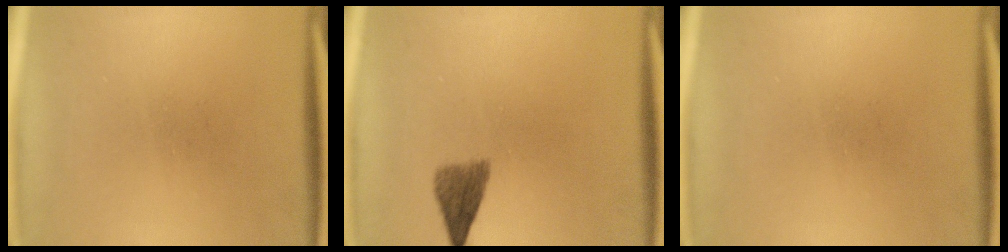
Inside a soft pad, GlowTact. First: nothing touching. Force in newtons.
{"total": 3.4}
{"total": 0.0}